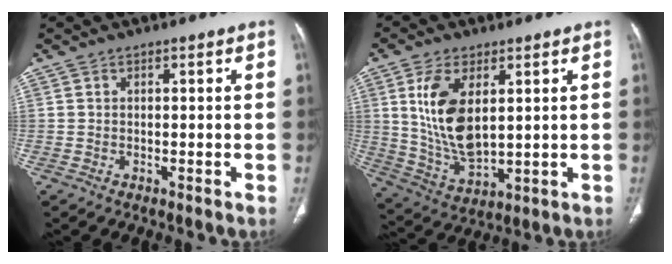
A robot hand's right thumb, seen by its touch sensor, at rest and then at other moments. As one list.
[{"total": 13.0, "force": [3.6, 6.5, 10.6], "torque": [-0.204, -0.024, 0.082]}]